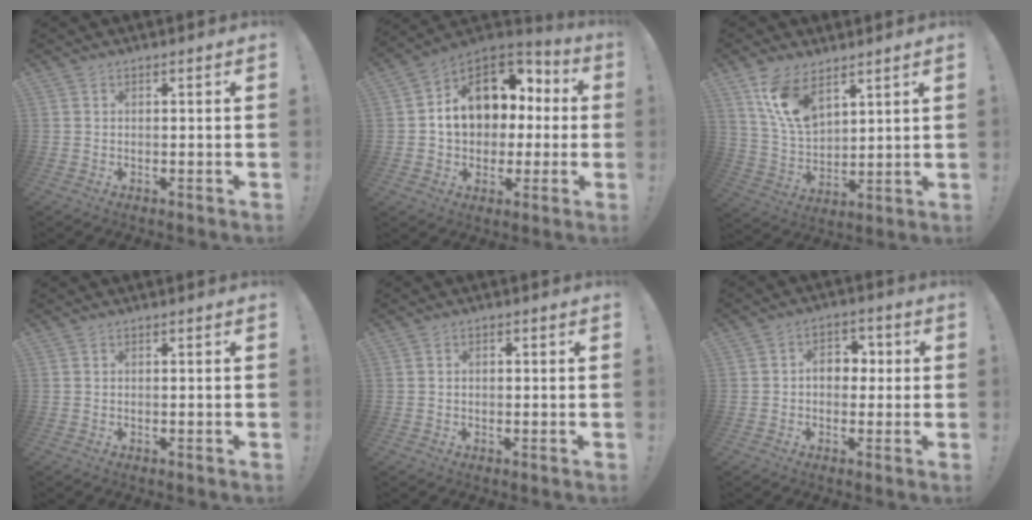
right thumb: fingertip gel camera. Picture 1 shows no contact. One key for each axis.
{"total": 15.1, "fx": 3.1, "fy": 11.7, "fz": 9.0, "tx": -0.127, "ty": -0.007, "tz": 0.067}
{"total": 12.6, "fx": 8.1, "fy": 6.4, "fz": 7.3, "tx": -0.151, "ty": -0.035, "tz": 0.156}
{"total": 0.0}
{"total": 1.1, "fx": -0.2, "fy": 0.7, "fz": 0.8, "tx": -0.010, "ty": 0.001, "tz": -0.005}
{"total": 7.7, "fx": 0.4, "fy": 5.6, "fz": 5.3, "tx": -0.073, "ty": 0.013, "tz": 0.006}